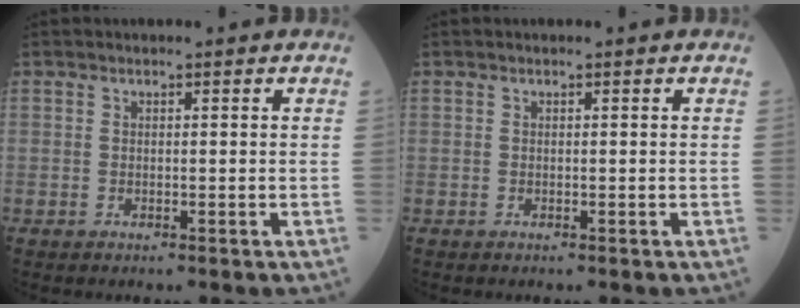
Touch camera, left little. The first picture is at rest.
{"total": 0.0}